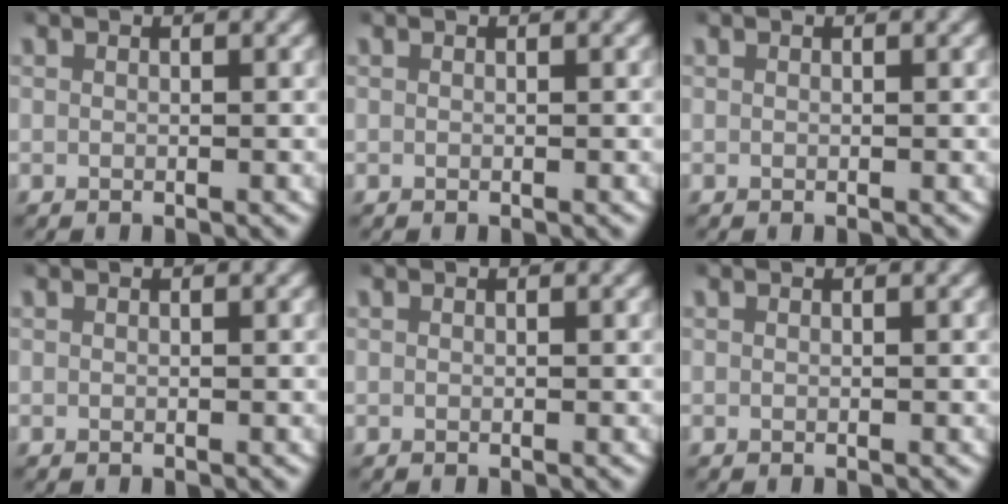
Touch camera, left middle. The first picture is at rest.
{"total": 0.0}
{"total": 0.0}
{"total": 0.0}
{"total": 0.0}
{"total": 0.0}